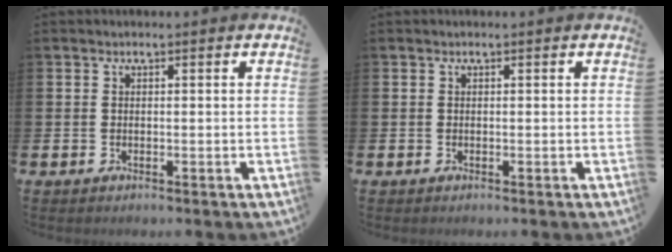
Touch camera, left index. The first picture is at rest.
{"total": 0.0}